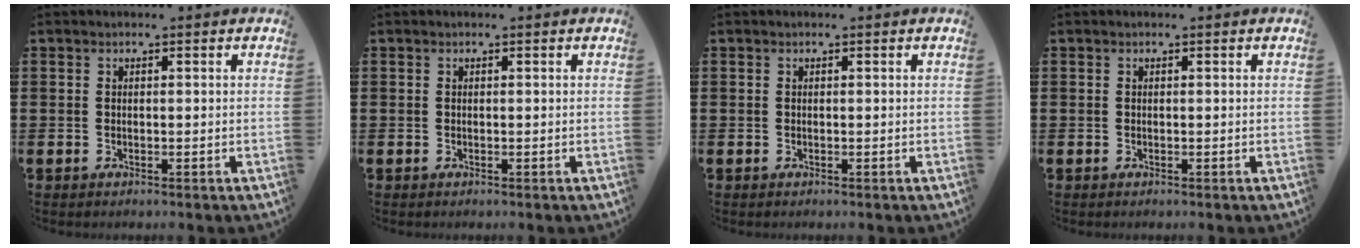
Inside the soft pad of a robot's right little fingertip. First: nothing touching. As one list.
[{"total": 0.0}, {"total": 0.0}, {"total": 0.0}]